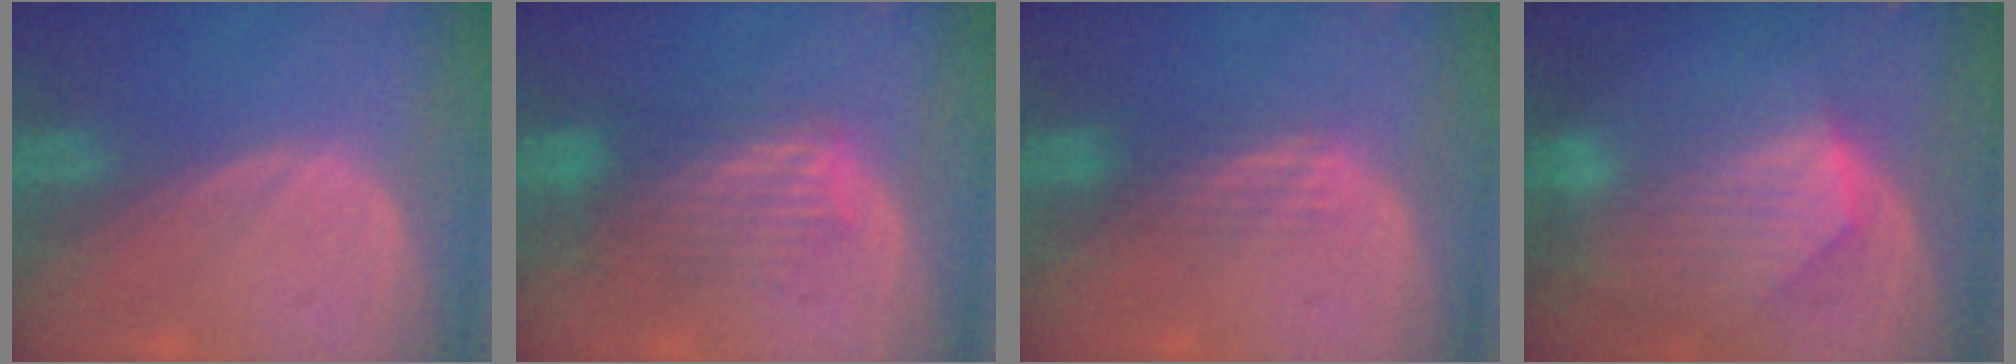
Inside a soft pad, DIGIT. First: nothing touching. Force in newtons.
{"total": 6.4, "press": 6.4, "slide": 0.5}
{"total": 2.8, "press": 2.5, "slide": 1.3}
{"total": 8.6, "press": 7.8, "slide": 3.5}